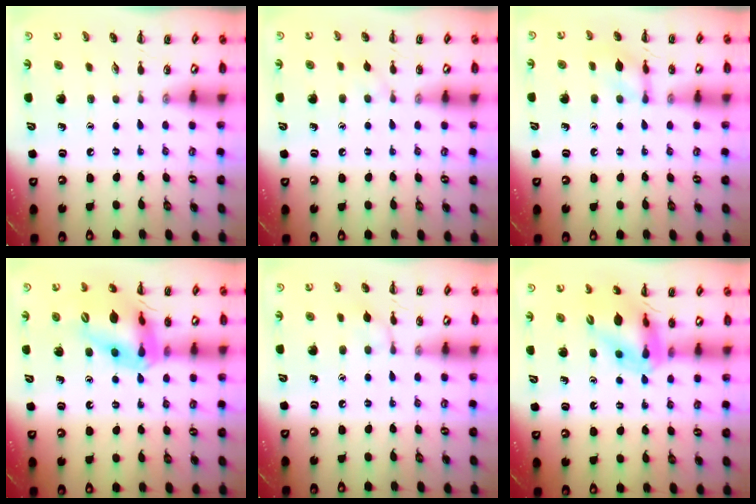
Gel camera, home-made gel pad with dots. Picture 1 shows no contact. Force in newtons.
{"total": 4.1, "press": 3.8, "slide": 1.6}
{"total": 8.0, "press": 8.0, "slide": 0.2}
{"total": 18.7, "press": 18.4, "slide": 3.0}
{"total": 6.3, "press": 6.1, "slide": 1.4}
{"total": 12.4, "press": 11.9, "slide": 3.5}